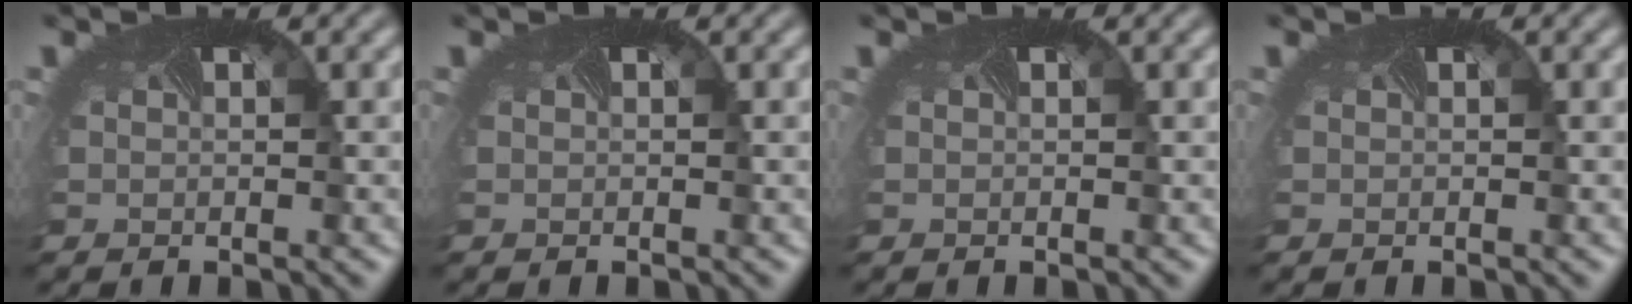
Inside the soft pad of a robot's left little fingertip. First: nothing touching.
{"total": 0.0}
{"total": 0.0}
{"total": 0.0}